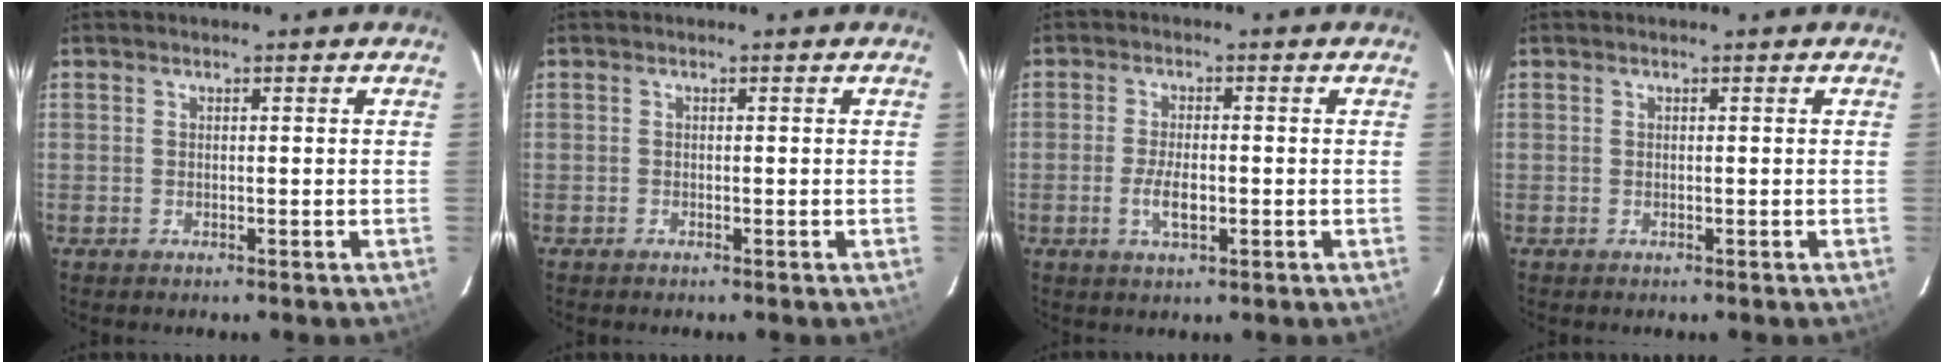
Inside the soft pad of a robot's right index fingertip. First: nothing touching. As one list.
[{"total": 0.0}, {"total": 4.2, "force": [-1.2, 1.4, 3.7], "torque": [-0.076, -0.006, -0.022]}, {"total": 0.0}]